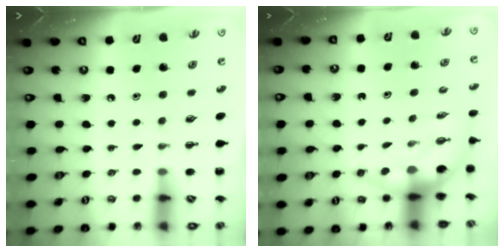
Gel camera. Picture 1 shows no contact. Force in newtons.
{"total": 6.6, "press": 6.5, "slide": 1.2}